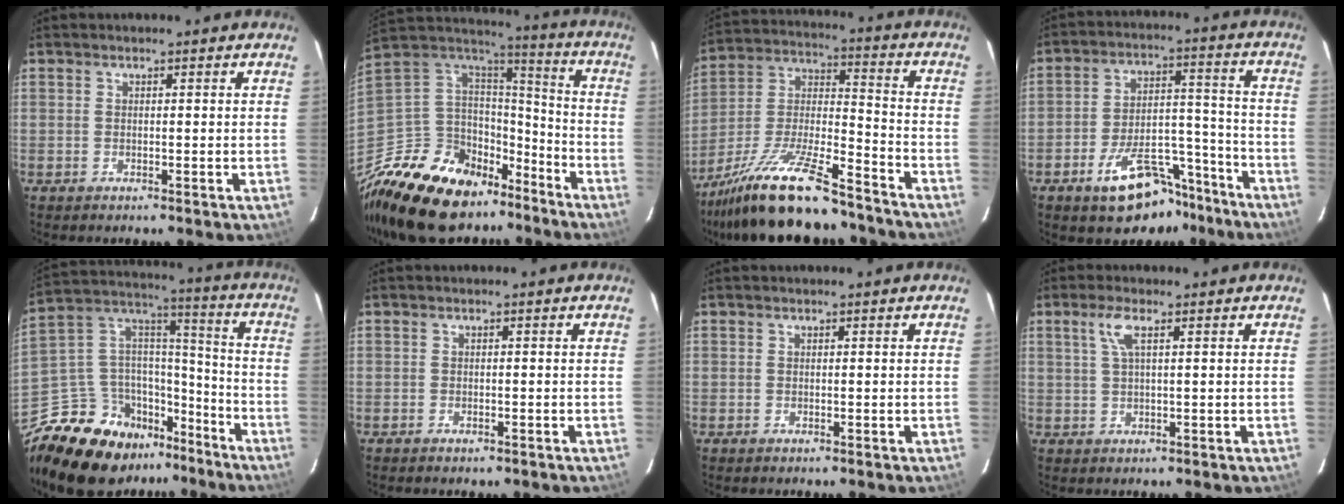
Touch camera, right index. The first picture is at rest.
{"total": 23.5, "force": [-16.9, 13.0, 9.9], "torque": [-0.238, 0.031, -0.273]}
{"total": 21.7, "force": [-16.9, 4.6, 12.9], "torque": [-0.254, -0.020, -0.283]}
{"total": 14.9, "force": [-10.6, 6.7, 8.0], "torque": [-0.138, 0.030, -0.147]}
{"total": 21.4, "force": [-16.3, 11.0, 8.4], "torque": [-0.195, 0.054, -0.251]}
{"total": 1.3, "force": [-0.9, 0.8, 0.4], "torque": [-0.010, 0.000, -0.012]}
{"total": 0.0}
{"total": 3.4, "force": [1.4, 0.4, 3.1], "torque": [-0.065, 0.006, 0.029]}